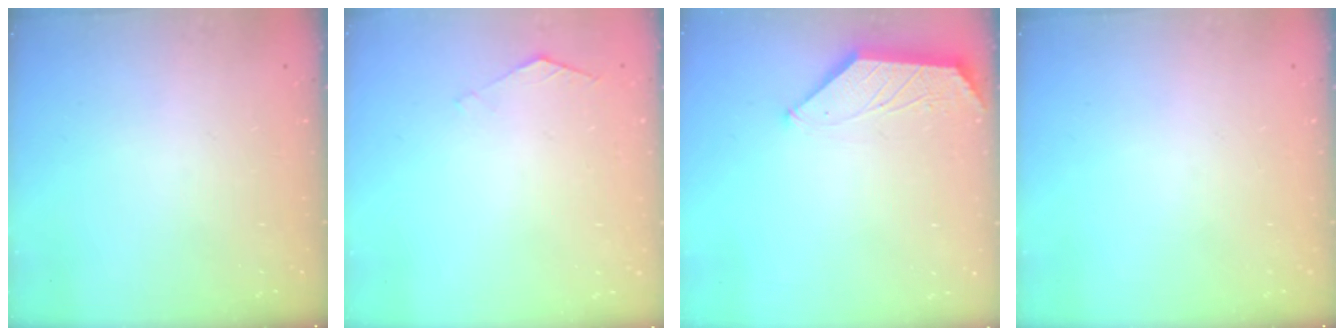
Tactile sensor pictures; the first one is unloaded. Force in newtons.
{"total": 1.3, "press": 1.2, "slide": 0.4}
{"total": 1.9, "press": 1.9, "slide": 0.5}
{"total": 0.0}